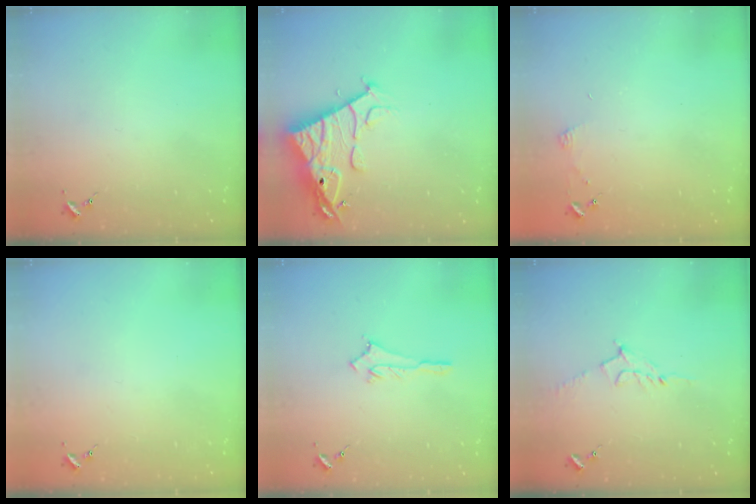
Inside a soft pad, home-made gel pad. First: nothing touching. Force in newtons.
{"total": 15.6, "press": 15.5, "slide": 1.5}
{"total": 3.9, "press": 3.9, "slide": 0.4}
{"total": 0.0}
{"total": 2.9, "press": 2.9, "slide": 0.2}
{"total": 7.9, "press": 7.9, "slide": 1.0}